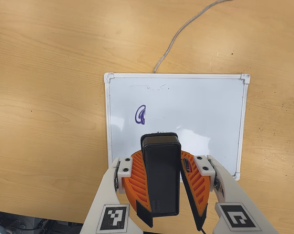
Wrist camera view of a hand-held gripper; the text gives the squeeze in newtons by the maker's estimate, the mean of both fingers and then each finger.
{"total": 10.9, "left": 11.1, "right": 10.6}